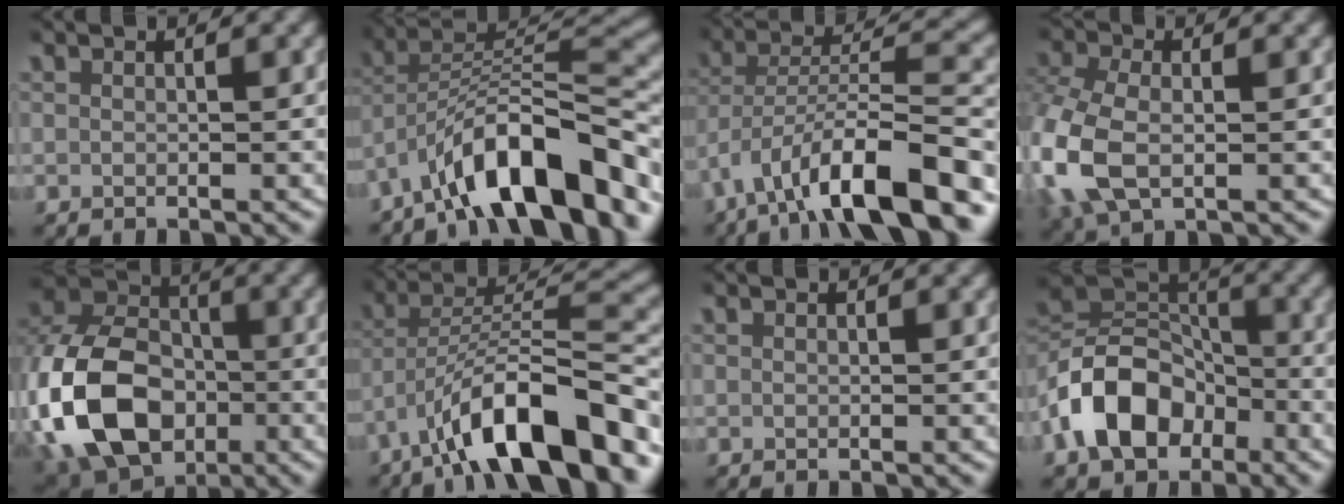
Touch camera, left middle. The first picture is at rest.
{"total": 10.1, "force": [-4.5, 4.5, 7.8], "torque": [-0.129, -0.014, -0.061]}
{"total": 8.5, "force": [-4.7, 2.7, 6.5], "torque": [-0.117, -0.001, -0.068]}
{"total": 7.9, "force": [-1.3, 6.0, 4.9], "torque": [-0.167, -0.035, -0.006]}
{"total": 15.0, "force": [-3.0, 11.6, 9.0], "torque": [-0.208, -0.039, -0.040]}
{"total": 9.2, "force": [-4.4, 3.4, 7.3], "torque": [-0.137, -0.011, -0.056]}
{"total": 0.0}
{"total": 9.3, "force": [-2.8, 7.2, 5.3], "torque": [-0.106, -0.011, -0.051]}